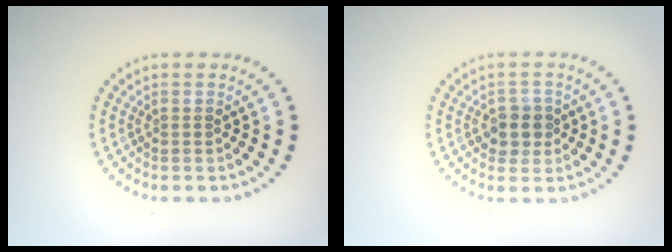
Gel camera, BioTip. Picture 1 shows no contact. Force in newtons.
{"total": 2.3, "press": 2.2, "slide": 0.8}